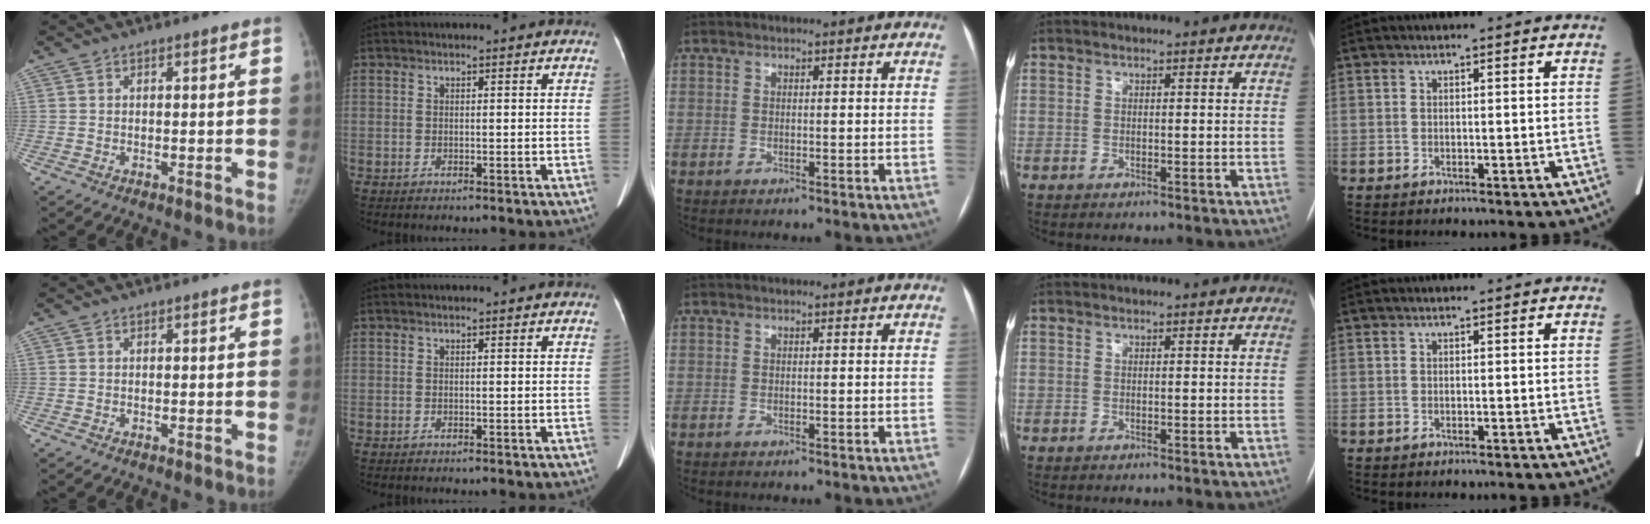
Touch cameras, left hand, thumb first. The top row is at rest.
{}